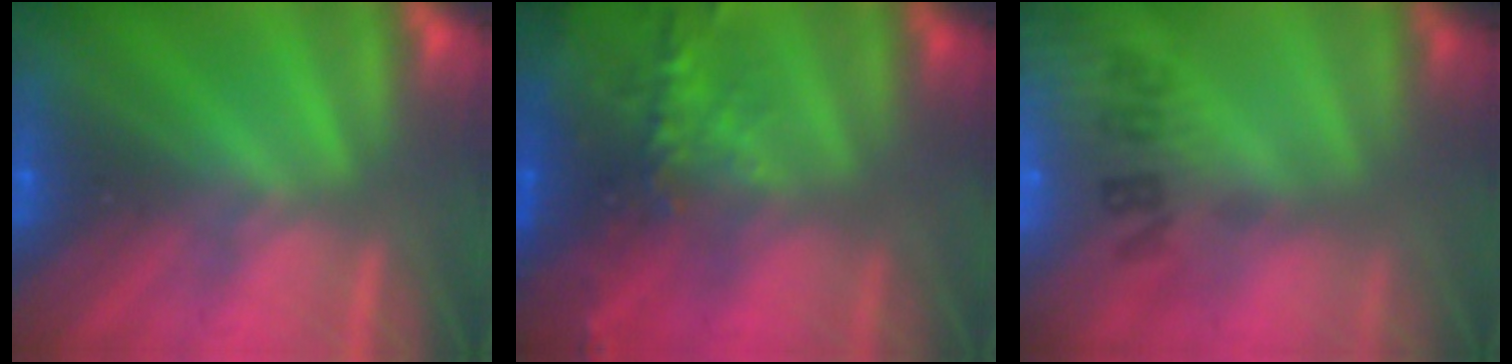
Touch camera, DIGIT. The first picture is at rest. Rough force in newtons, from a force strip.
{"total": 6.4}
{"total": 7.4}